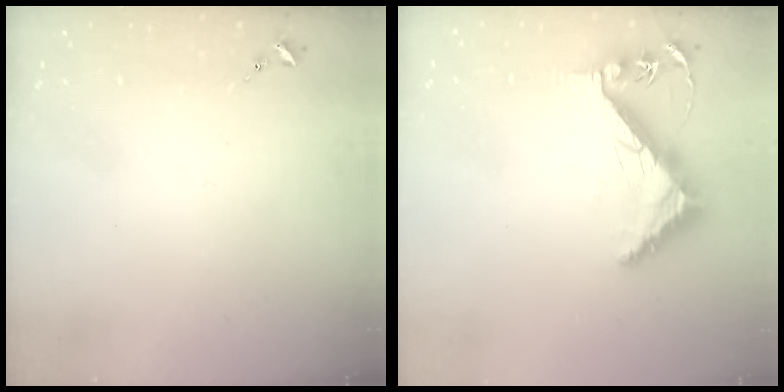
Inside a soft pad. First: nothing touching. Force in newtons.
{"total": 8.7, "press": 8.6, "slide": 0.9}